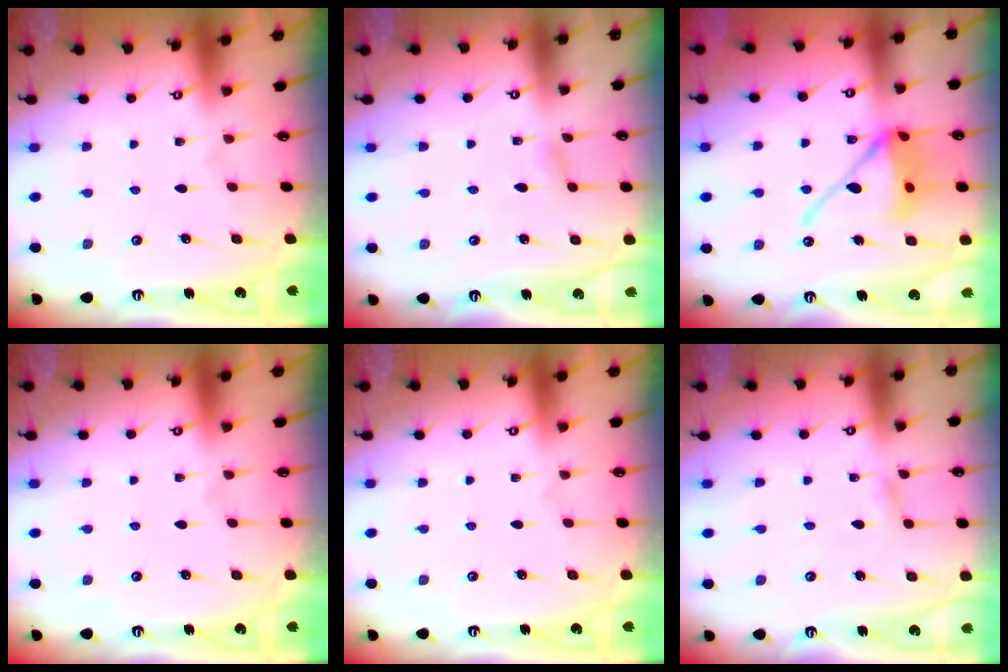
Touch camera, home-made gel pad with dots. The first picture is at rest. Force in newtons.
{"total": 4.9, "press": 4.8, "slide": 0.7}
{"total": 14.8, "press": 14.6, "slide": 1.9}
{"total": 0.0}
{"total": 0.0}
{"total": 2.9, "press": 2.9, "slide": 0.4}